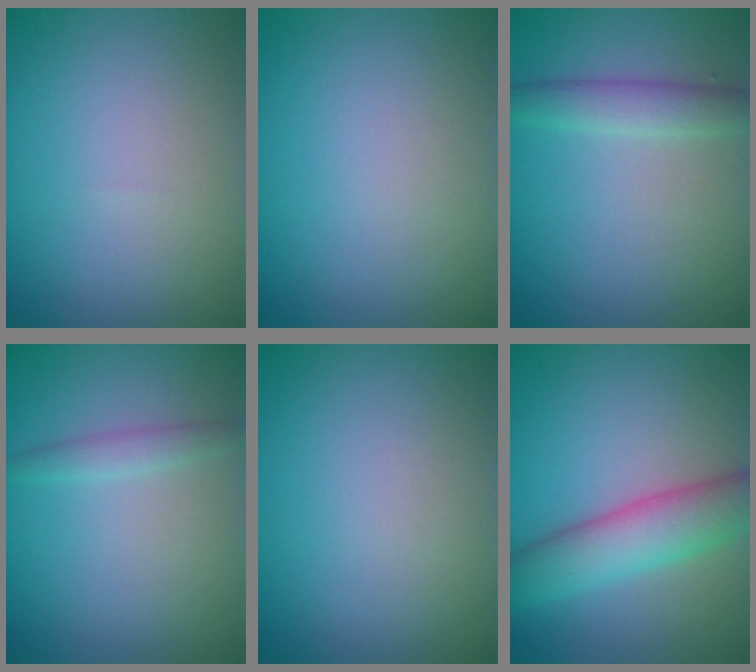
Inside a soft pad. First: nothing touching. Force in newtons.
{"total": 0.0}
{"total": 2.4, "press": 2.4, "slide": 0.1}
{"total": 1.2, "press": 1.2, "slide": 0.1}
{"total": 0.0}
{"total": 5.4, "press": 5.4, "slide": 0.4}